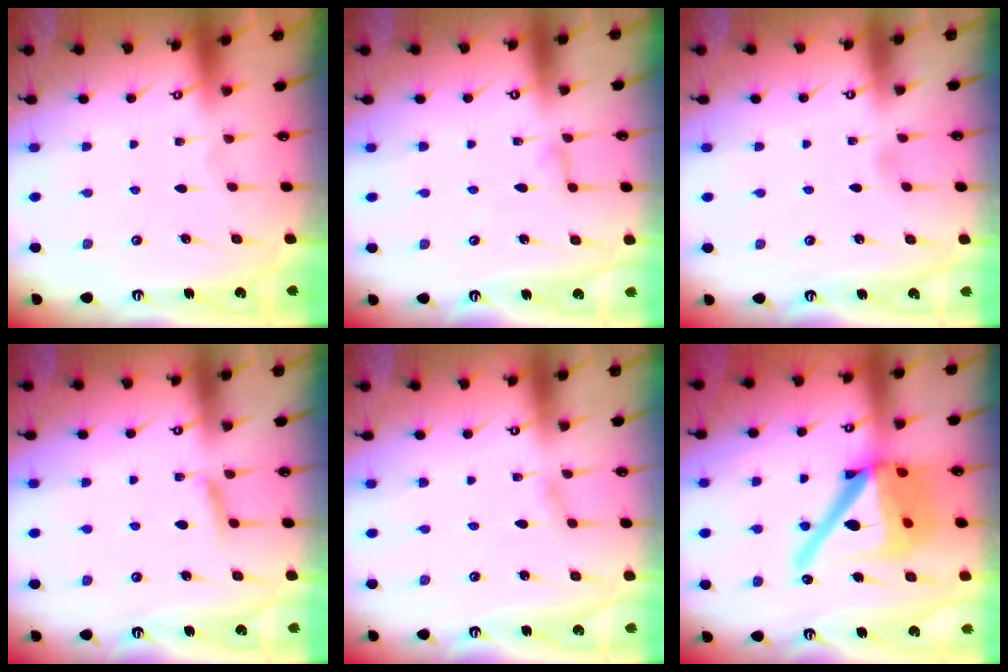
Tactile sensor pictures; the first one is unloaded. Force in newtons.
{"total": 4.4, "press": 4.4, "slide": 0.5}
{"total": 3.0, "press": 3.0, "slide": 0.4}
{"total": 6.0, "press": 6.0, "slide": 0.7}
{"total": 1.9, "press": 1.8, "slide": 0.2}
{"total": 22.8, "press": 22.5, "slide": 4.0}